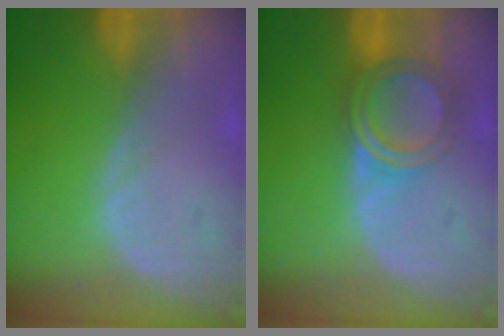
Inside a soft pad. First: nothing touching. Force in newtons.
{"total": 5.2, "press": 5.1, "slide": 0.3}